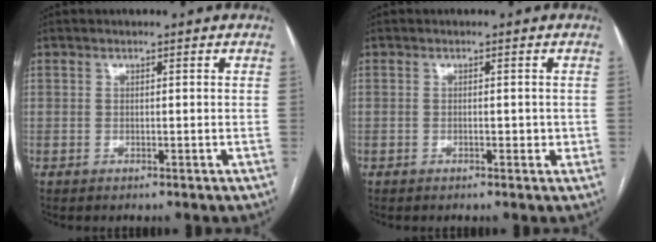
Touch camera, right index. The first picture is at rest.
{"total": 1.4, "force": [-0.2, 0.7, 1.2], "torque": [-0.015, 0.000, -0.002]}